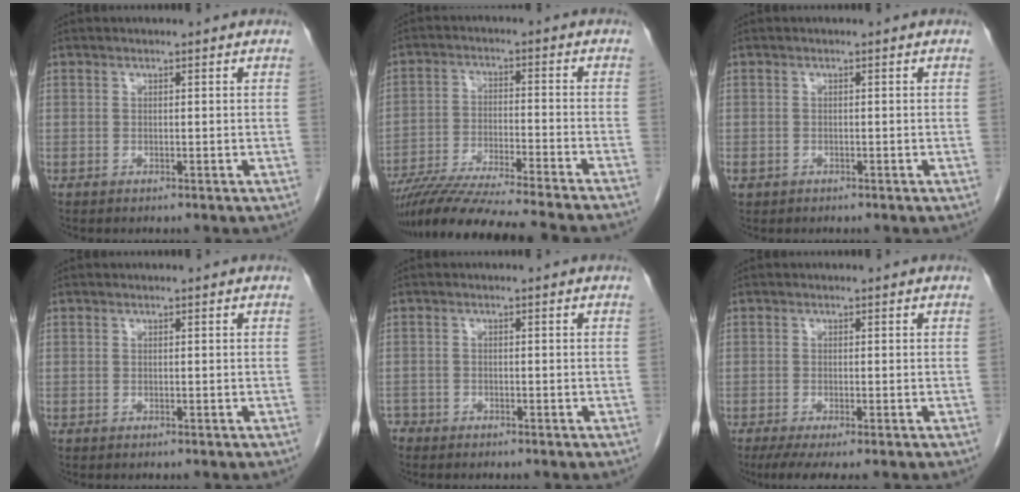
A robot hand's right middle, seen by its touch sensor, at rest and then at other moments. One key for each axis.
{"total": 19.6, "fx": -17.4, "fy": -0.9, "fz": 8.9, "tx": -0.142, "ty": -0.048, "tz": -0.271}
{"total": 1.4, "fx": -0.7, "fy": 1.1, "fz": 0.5, "tx": -0.013, "ty": 0.001, "tz": -0.007}
{"total": 0.0}
{"total": 2.4, "fx": -2.0, "fy": 1.2, "fz": 0.1, "tx": -0.005, "ty": 0.001, "tz": -0.038}
{"total": 4.5, "fx": -3.1, "fy": 0.5, "fz": 3.2, "tx": -0.050, "ty": -0.013, "tz": -0.050}